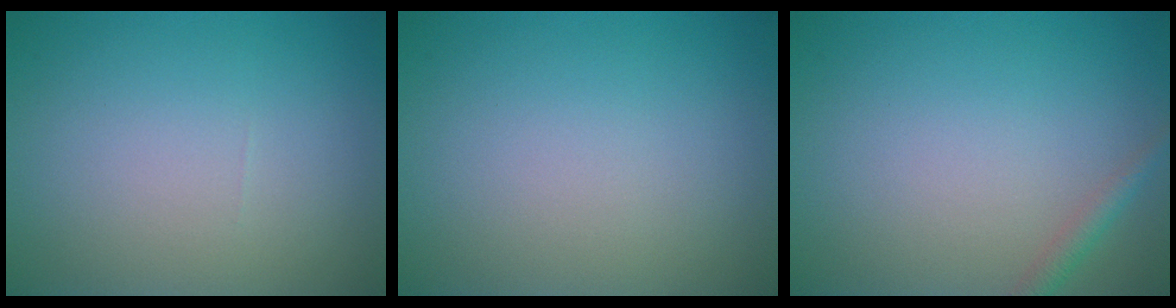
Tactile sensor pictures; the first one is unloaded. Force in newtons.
{"total": 0.0}
{"total": 1.4, "press": 1.4, "slide": 0.1}